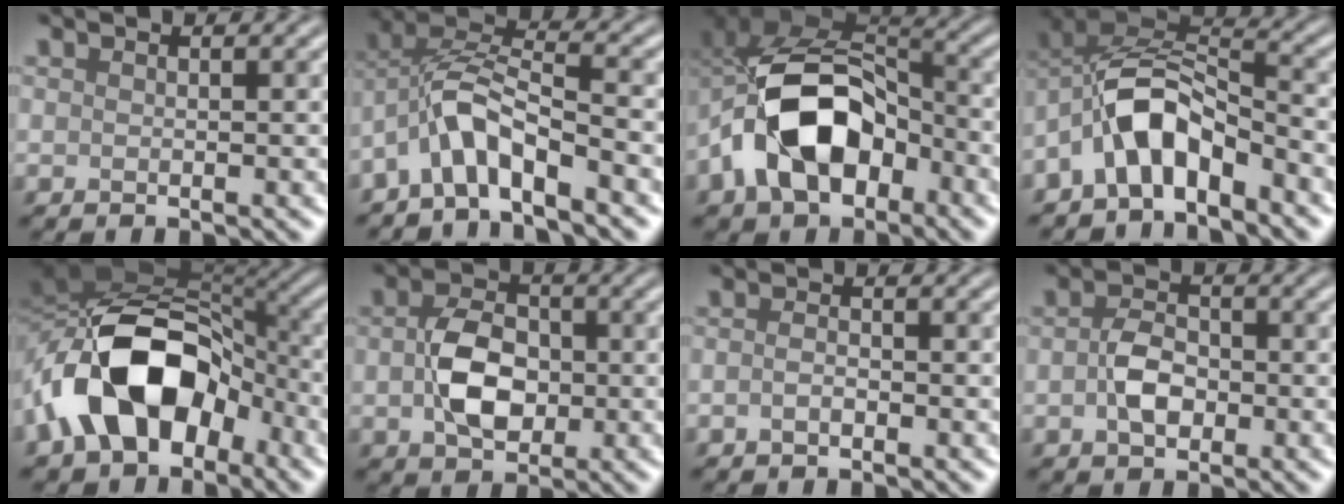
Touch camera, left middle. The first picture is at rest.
{"total": 5.1, "force": [-3.3, 1.3, 3.7], "torque": [-0.076, 0.013, -0.072]}
{"total": 11.8, "force": [-3.8, 7.5, 8.4], "torque": [-0.163, 0.006, -0.073]}
{"total": 6.6, "force": [-3.6, 3.1, 4.7], "torque": [-0.080, 0.014, -0.076]}
{"total": 12.4, "force": [-4.3, 7.8, 8.6], "torque": [-0.148, 0.012, -0.084]}
{"total": 5.1, "force": [-0.4, 3.5, 3.8], "torque": [-0.075, 0.002, -0.006]}
{"total": 0.9, "force": [-0.5, 0.3, 0.6], "torque": [-0.017, 0.004, -0.012]}
{"total": 3.0, "force": [-0.6, 1.9, 2.2], "torque": [-0.046, 0.005, -0.014]}